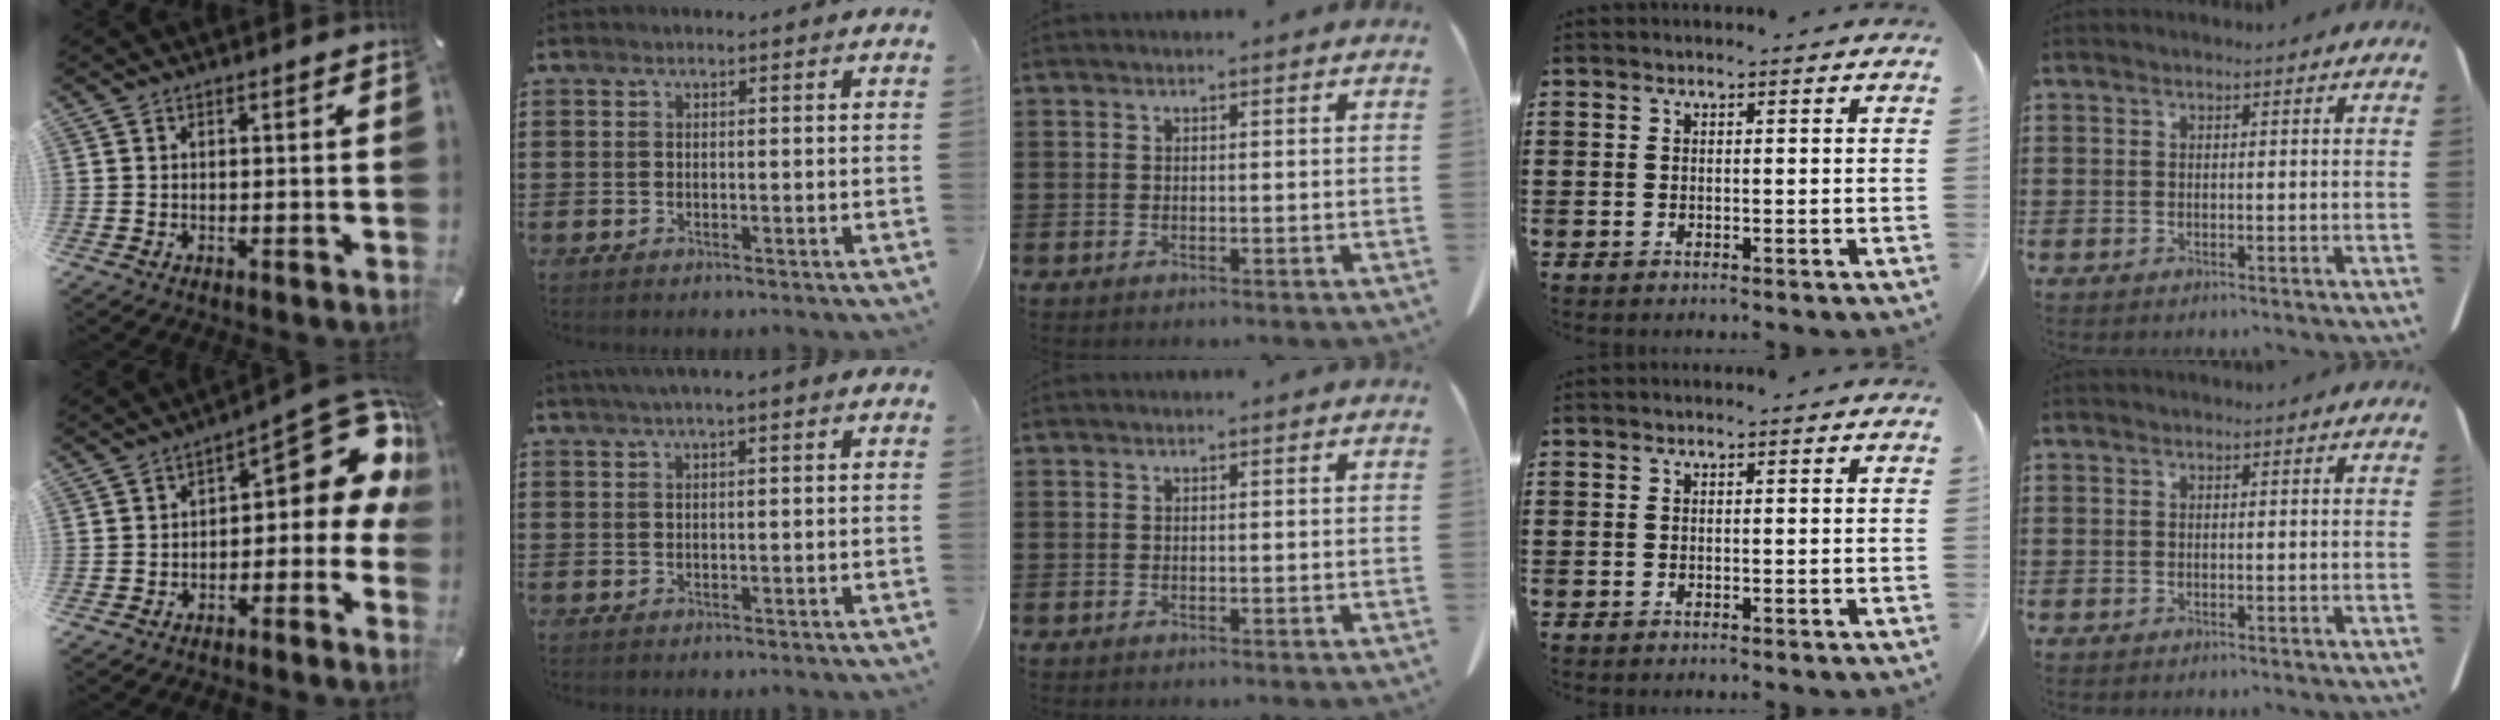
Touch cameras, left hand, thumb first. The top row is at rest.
{"thumb": {"total": 13.2, "force": [4.7, 6.5, 10.5], "torque": [-0.115, -0.046, 0.074]}, "index": {"total": 1.8, "force": [1.0, 0.1, 1.5], "torque": [-0.029, 0.002, 0.018]}}